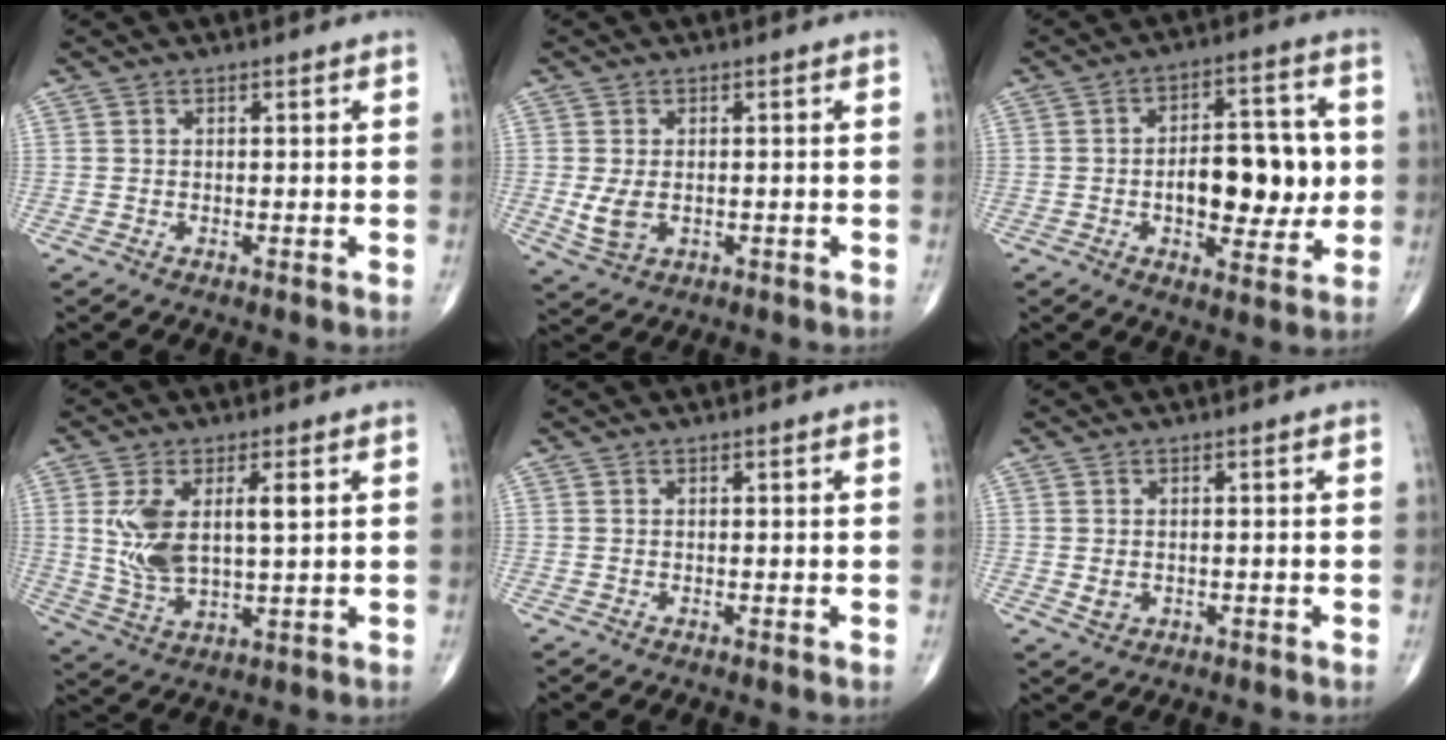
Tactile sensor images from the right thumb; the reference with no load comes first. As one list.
[{"total": 4.3, "force": [-0.5, 2.8, 3.2], "torque": [-0.065, -0.004, -0.001]}, {"total": 14.6, "force": [-0.8, 7.4, 12.6], "torque": [-0.148, 0.017, -0.010]}, {"total": 11.3, "force": [2.4, 5.0, 9.8], "torque": [-0.191, -0.012, 0.054]}, {"total": 0.0}, {"total": 2.0, "force": [-0.2, 1.6, 1.1], "torque": [-0.015, 0.000, 0.001]}]